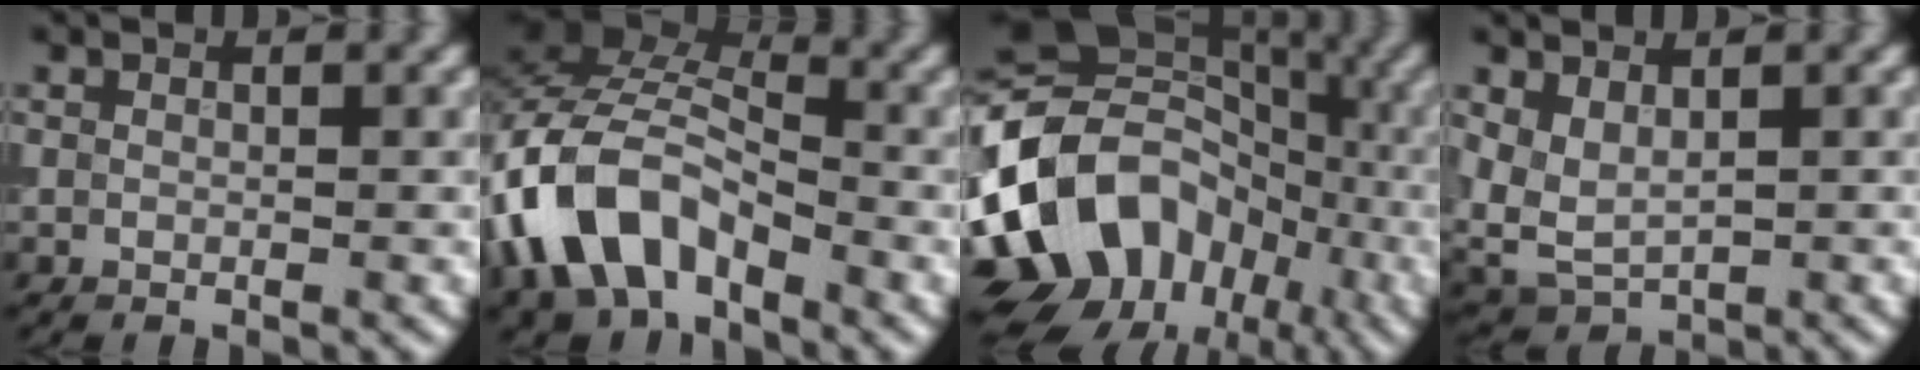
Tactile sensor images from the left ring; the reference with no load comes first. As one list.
[{"total": 9.8, "force": [-4.8, 5.7, 6.4], "torque": [-0.123, 0.012, -0.110]}, {"total": 15.2, "force": [-5.0, 11.8, 8.1], "torque": [-0.170, 0.010, -0.107]}, {"total": 3.6, "force": [0.9, 2.3, 2.6], "torque": [-0.066, -0.003, 0.022]}]